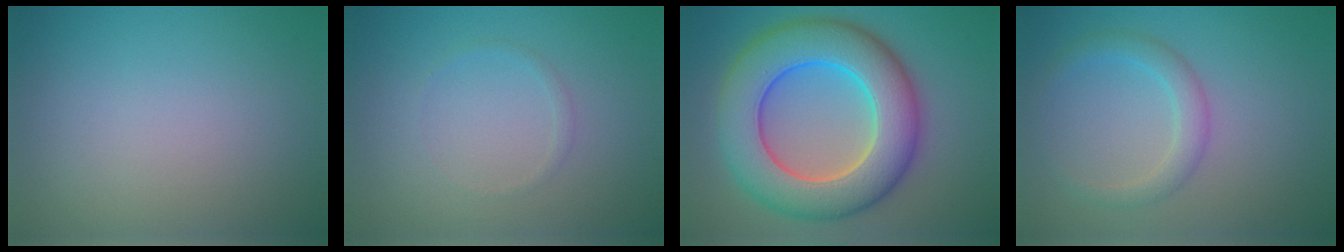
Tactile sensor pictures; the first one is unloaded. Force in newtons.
{"total": 0.6, "press": 0.6, "slide": 0.0}
{"total": 11.4, "press": 11.4, "slide": 0.3}
{"total": 2.4, "press": 2.4, "slide": 0.2}